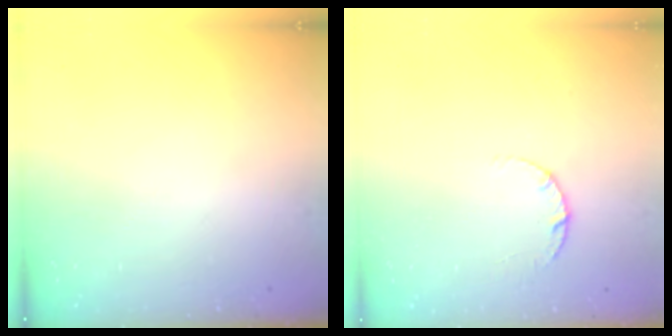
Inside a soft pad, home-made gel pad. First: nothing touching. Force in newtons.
{"total": 3.6, "press": 3.6, "slide": 0.5}